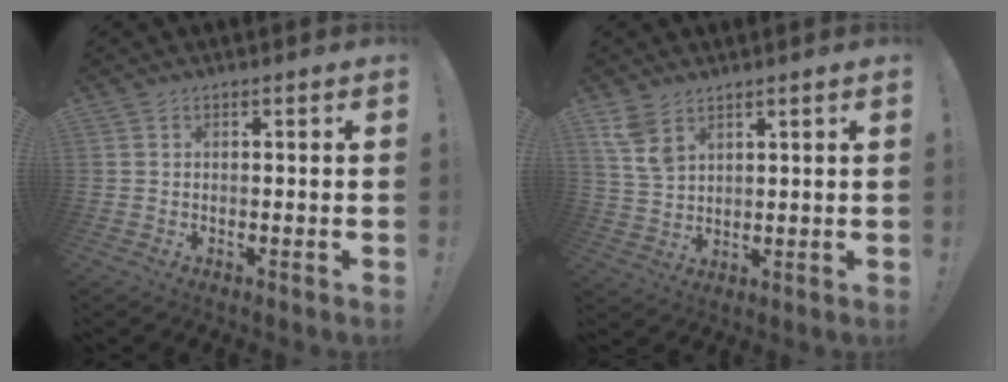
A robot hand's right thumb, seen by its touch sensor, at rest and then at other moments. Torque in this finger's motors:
{"motor_torque": [-0.19, 1.36, 0.93, 0.43, 0.06]}